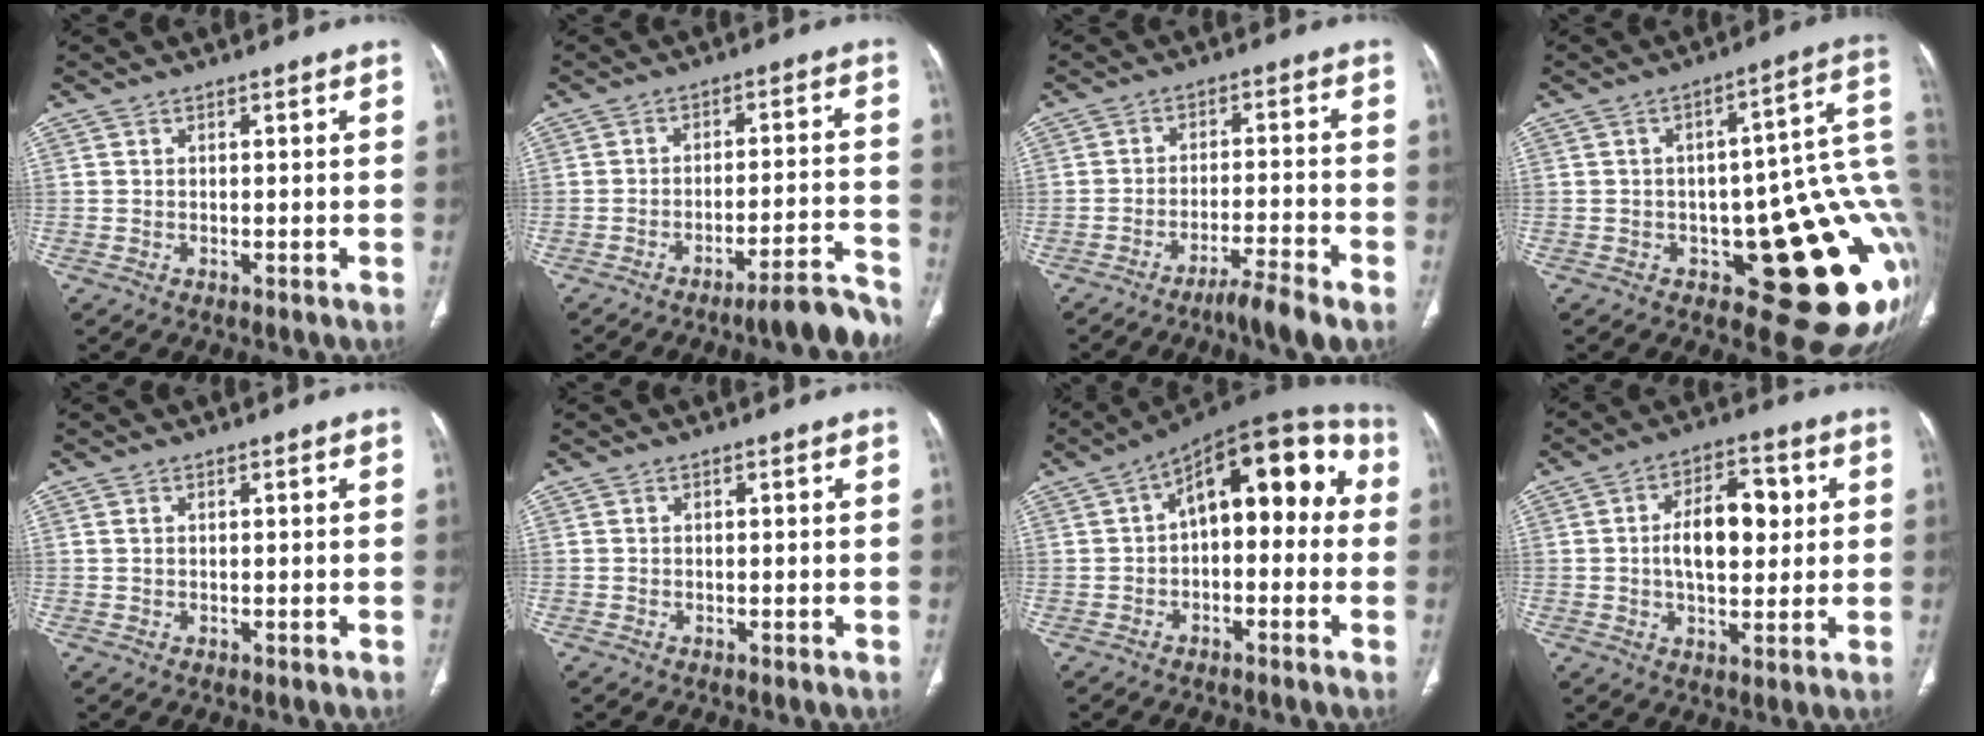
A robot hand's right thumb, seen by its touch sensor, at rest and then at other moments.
{"total": 8.3, "force": [-7.2, 0.7, 4.1], "torque": [-0.041, 0.069, -0.104]}
{"total": 6.3, "force": [-4.6, 0.2, 4.3], "torque": [-0.083, 0.025, -0.081]}
{"total": 22.6, "force": [-3.0, 9.7, 20.2], "torque": [-0.158, 0.007, -0.025]}
{"total": 0.6, "force": [0.4, 0.2, 0.4], "torque": [-0.013, 0.006, 0.009]}
{"total": 0.0}
{"total": 16.4, "force": [1.9, 8.6, 13.9], "torque": [-0.146, 0.053, 0.014]}
{"total": 11.4, "force": [1.4, 6.4, 9.4], "torque": [-0.126, 0.008, 0.023]}